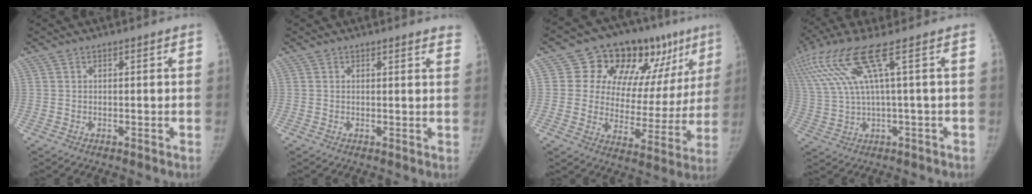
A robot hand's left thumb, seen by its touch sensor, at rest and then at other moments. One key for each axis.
{"total": 4.2, "fx": 3.8, "fy": 1.2, "fz": 1.4, "tx": 0.004, "ty": -0.012, "tz": 0.027}
{"total": 20.8, "fx": 11.0, "fy": 11.7, "fz": 13.2, "tx": -0.120, "ty": -0.021, "tz": 0.156}
{"total": 15.1, "fx": 6.1, "fy": 1.2, "fz": 13.7, "tx": -0.339, "ty": 0.010, "tz": 0.126}